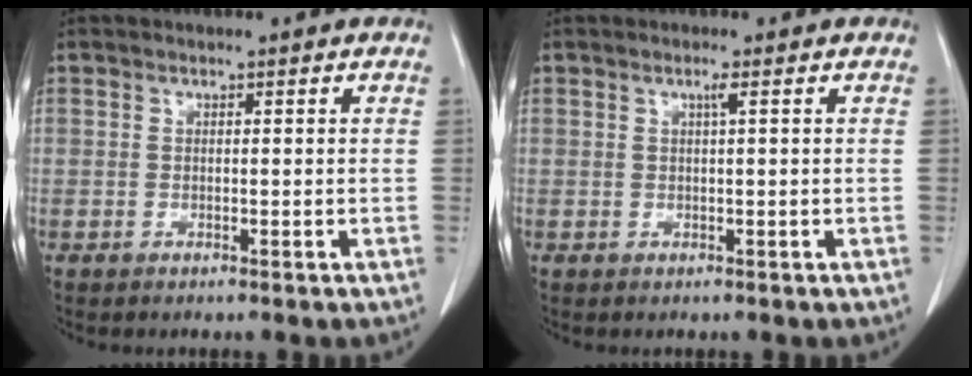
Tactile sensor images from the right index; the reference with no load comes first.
{"total": 1.0, "force": [0.4, -0.2, 0.9], "torque": [-0.019, 0.001, 0.009]}